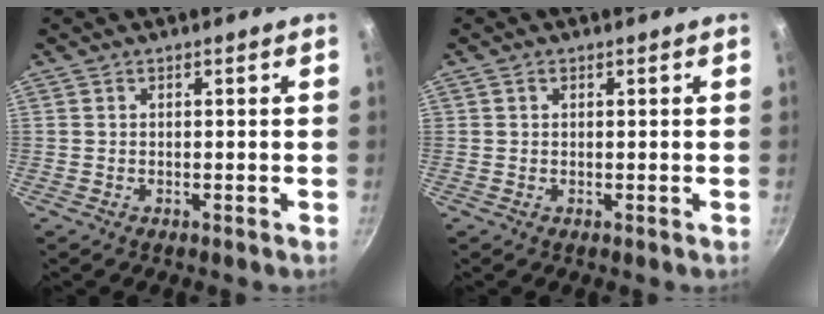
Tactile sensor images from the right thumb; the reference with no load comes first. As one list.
[{"total": 0.6, "force": [0.3, 0.3, 0.4], "torque": [-0.008, 0.003, 0.004]}]